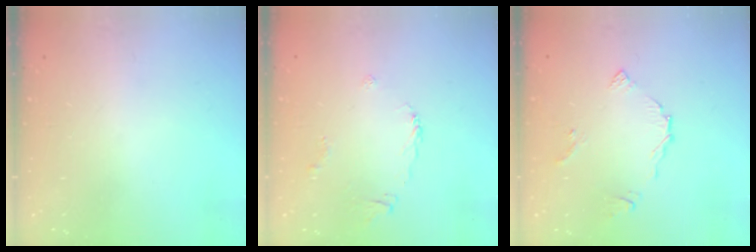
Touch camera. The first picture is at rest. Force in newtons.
{"total": 4.0, "press": 4.0, "slide": 0.8}
{"total": 5.8, "press": 5.7, "slide": 0.5}